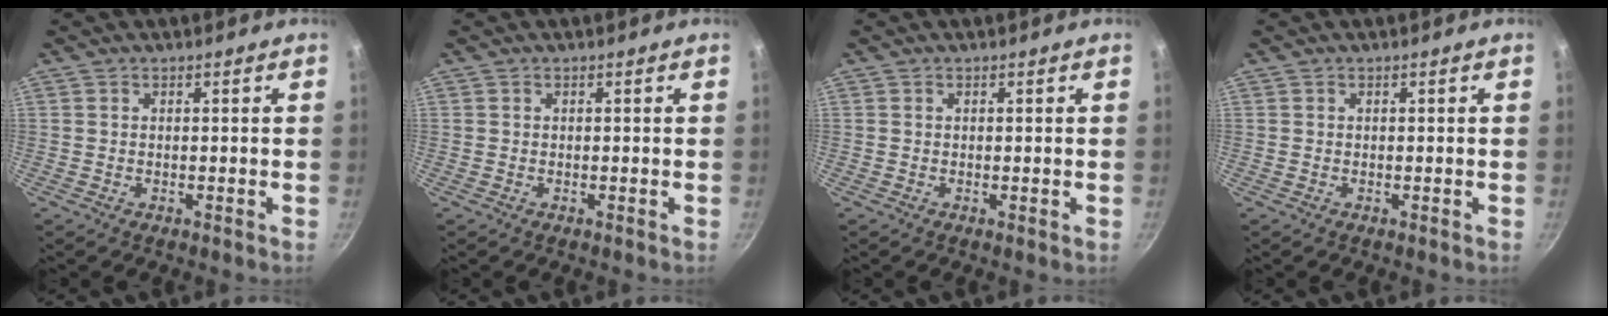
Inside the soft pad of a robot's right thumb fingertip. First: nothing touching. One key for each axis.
{"total": 0.0}
{"total": 0.0}
{"total": 0.0}